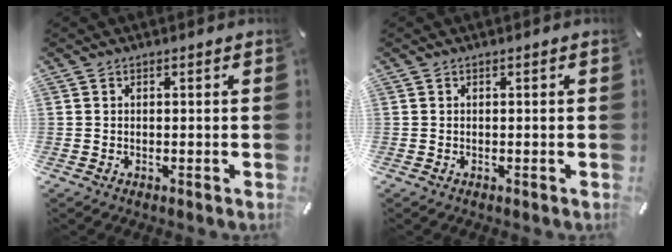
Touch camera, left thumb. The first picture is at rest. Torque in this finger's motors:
{"motor_torque": [-0.01, -0.04, 0.00, 0.02, 0.00]}